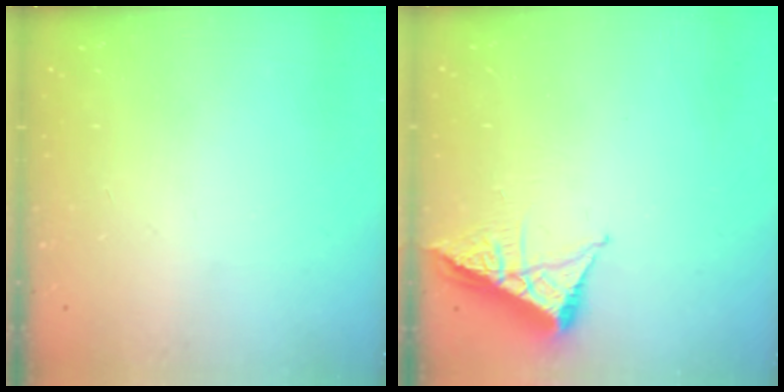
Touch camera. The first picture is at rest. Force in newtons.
{"total": 6.0, "press": 5.9, "slide": 0.8}